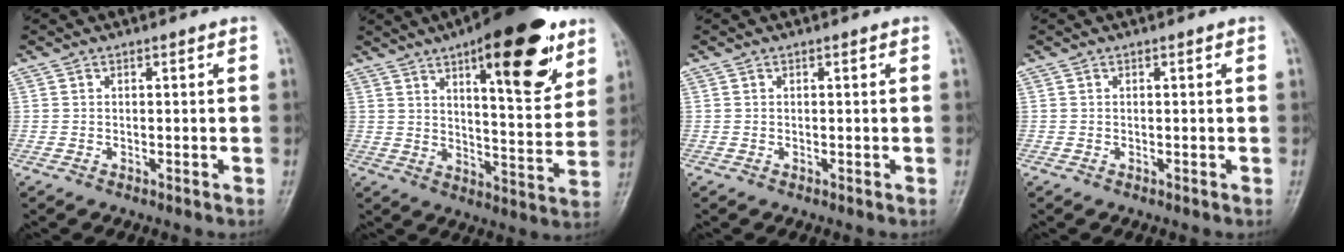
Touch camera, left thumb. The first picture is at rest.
{"total": 20.7, "force": [11.2, 6.9, 15.9], "torque": [-0.189, -0.050, 0.164]}
{"total": 0.0}
{"total": 0.0}